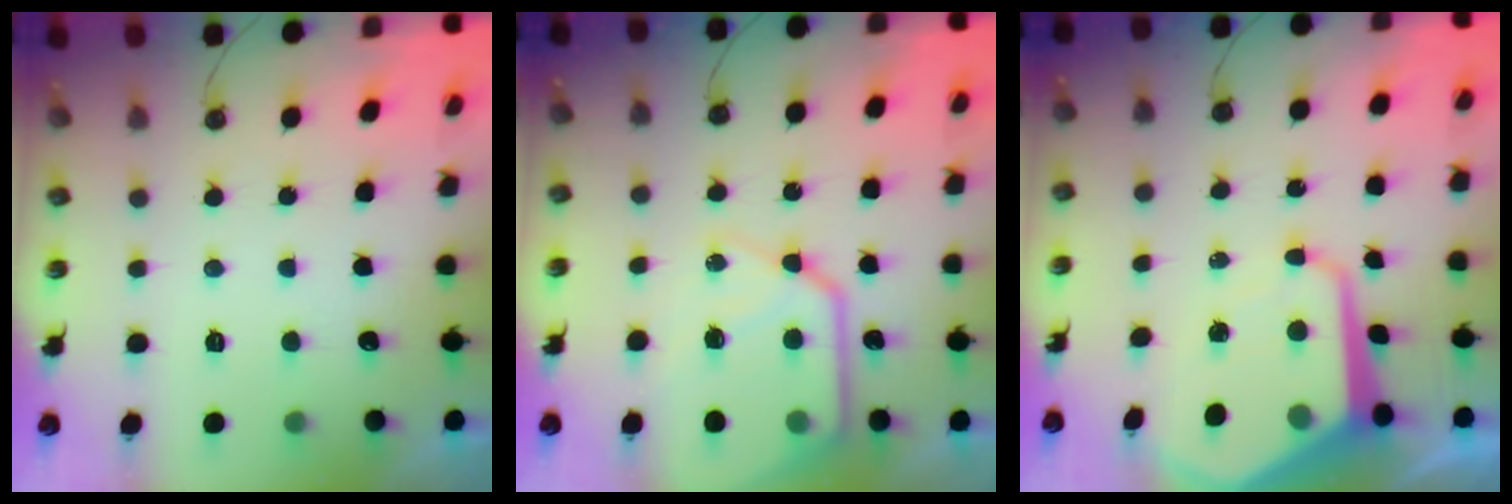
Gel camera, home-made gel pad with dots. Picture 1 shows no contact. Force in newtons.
{"total": 15.0, "press": 14.9, "slide": 1.3}
{"total": 12.7, "press": 12.7, "slide": 1.0}